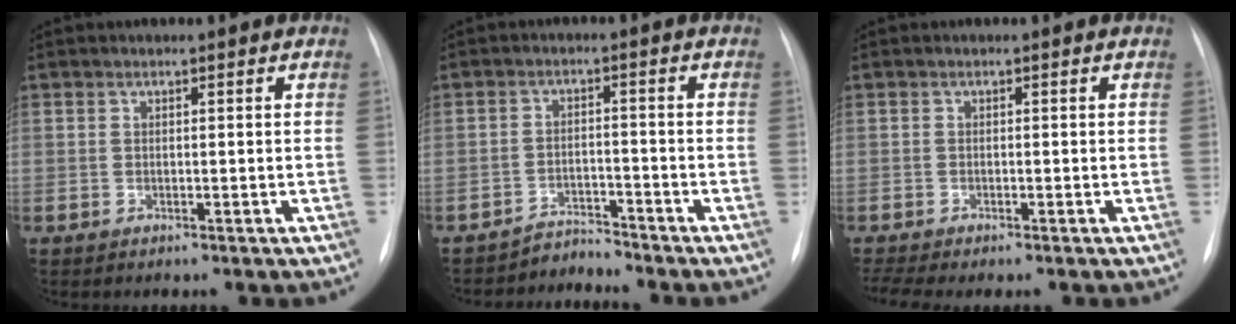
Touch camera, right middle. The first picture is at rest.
{"total": 3.2, "force": [-2.9, -0.2, -1.3], "torque": [0.027, -0.007, -0.046]}
{"total": 3.1, "force": [-2.6, 0.3, 1.7], "torque": [-0.041, -0.005, -0.040]}